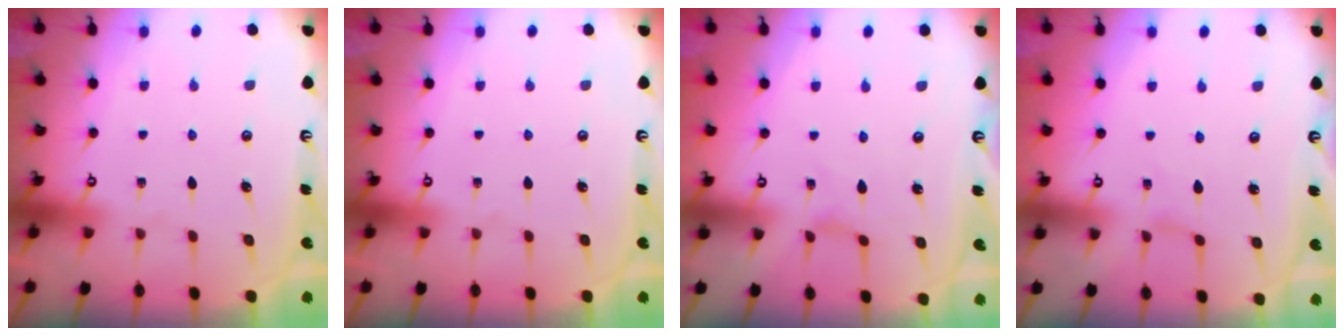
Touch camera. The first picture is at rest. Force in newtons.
{"total": 0.0}
{"total": 0.7, "press": 0.6, "slide": 0.2}
{"total": 0.0}